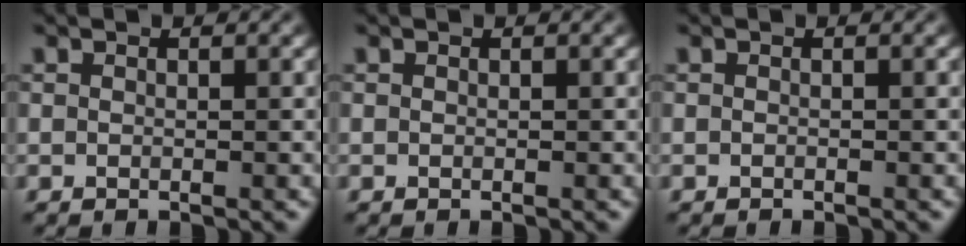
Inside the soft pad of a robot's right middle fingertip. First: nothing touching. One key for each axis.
{"total": 0.0}
{"total": 0.0}